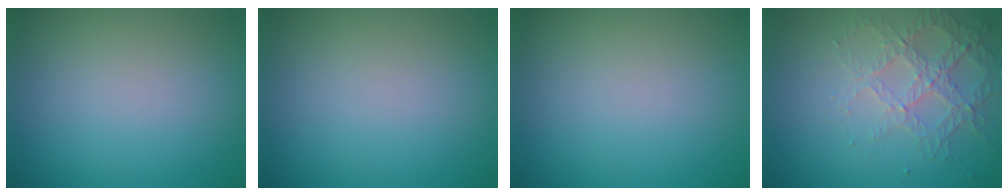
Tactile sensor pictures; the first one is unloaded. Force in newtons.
{"total": 0.0}
{"total": 0.0}
{"total": 4.3, "press": 2.9, "slide": 3.2}